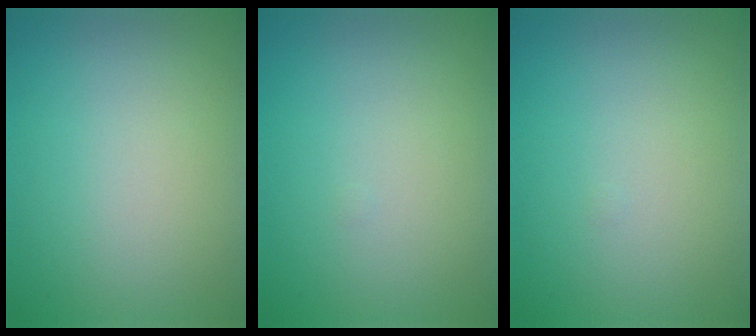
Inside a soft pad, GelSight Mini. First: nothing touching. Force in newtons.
{"total": 0.0}
{"total": 0.0}